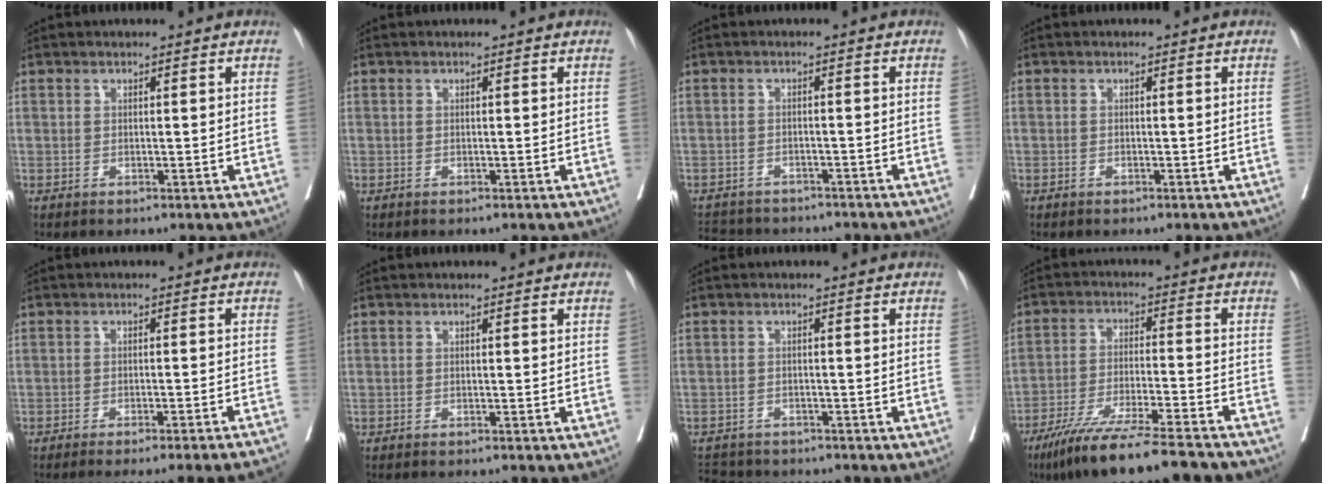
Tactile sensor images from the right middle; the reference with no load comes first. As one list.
[{"total": 0.0}, {"total": 10.0, "force": [-8.9, 3.5, 2.8], "torque": [-0.061, 0.000, -0.119]}, {"total": 0.5, "force": [-0.3, 0.4, 0.0], "torque": [-0.001, 0.003, -0.009]}, {"total": 17.1, "force": [-15.9, -1.2, 6.0], "torque": [-0.052, -0.028, -0.195]}, {"total": 5.2, "force": [-4.8, 0.4, 2.0], "torque": [-0.019, -0.010, -0.061]}, {"total": 8.8, "force": [-7.9, 3.1, 2.3], "torque": [-0.050, -0.002, -0.110]}, {"total": 17.2, "force": [-14.6, 0.5, 9.2], "torque": [-0.147, -0.031, -0.235]}]